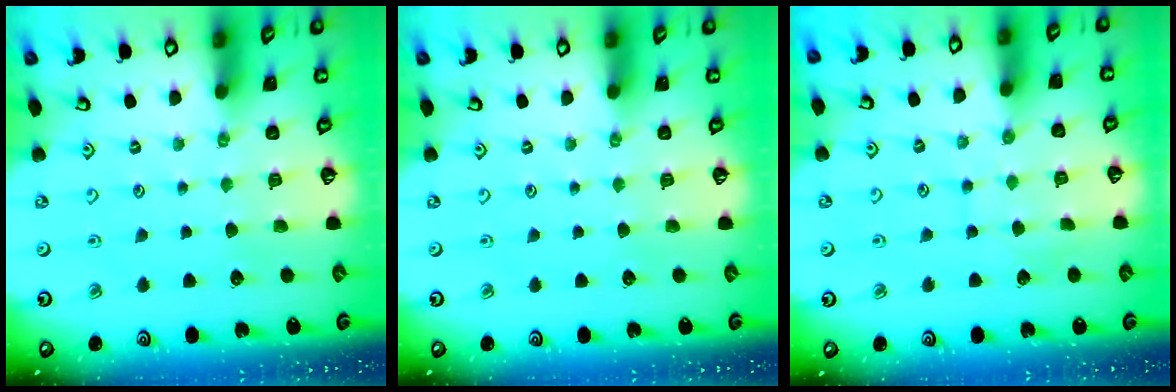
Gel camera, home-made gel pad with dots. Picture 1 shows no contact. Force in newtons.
{"total": 0.0}
{"total": 3.8, "press": 3.8, "slide": 0.3}